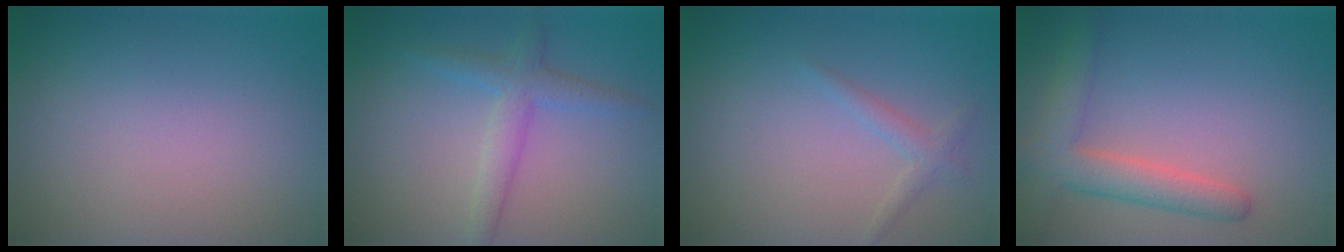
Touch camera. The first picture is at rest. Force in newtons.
{"total": 2.7, "press": 2.7, "slide": 0.2}
{"total": 1.2, "press": 1.2, "slide": 0.1}
{"total": 4.3, "press": 4.3, "slide": 0.2}